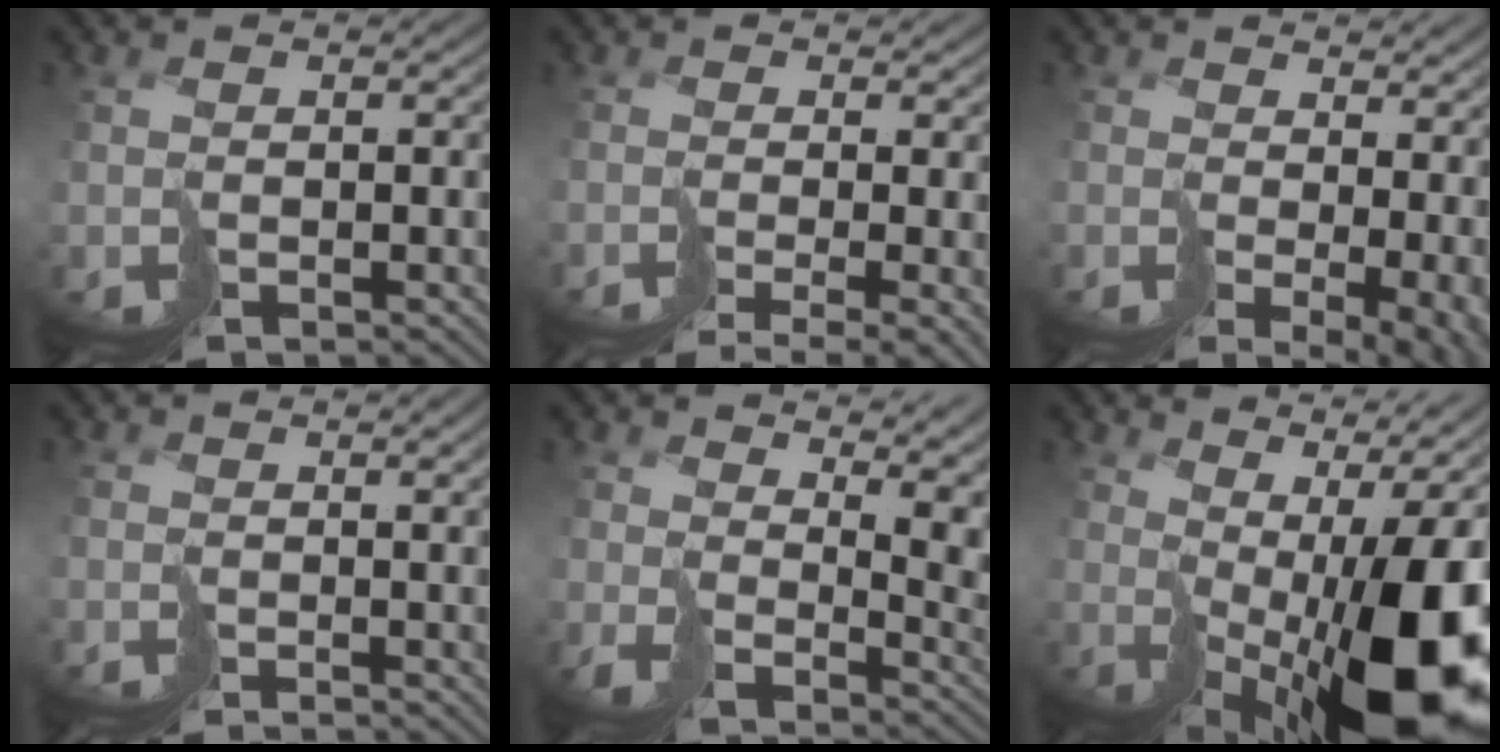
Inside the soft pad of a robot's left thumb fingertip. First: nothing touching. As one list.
[{"total": 7.1, "force": [-4.6, 1.4, 5.1], "torque": [-0.076, -0.019, -0.032]}, {"total": 8.1, "force": [0.8, 3.7, 7.1], "torque": [-0.114, -0.031, 0.050]}, {"total": 1.7, "force": [-1.0, -0.6, 1.2], "torque": [-0.002, -0.002, -0.016]}, {"total": 10.9, "force": [6.7, 4.9, 7.1], "torque": [-0.120, -0.001, 0.134]}, {"total": 14.6, "force": [1.1, 5.5, 13.5], "torque": [-0.153, -0.016, 0.044]}]